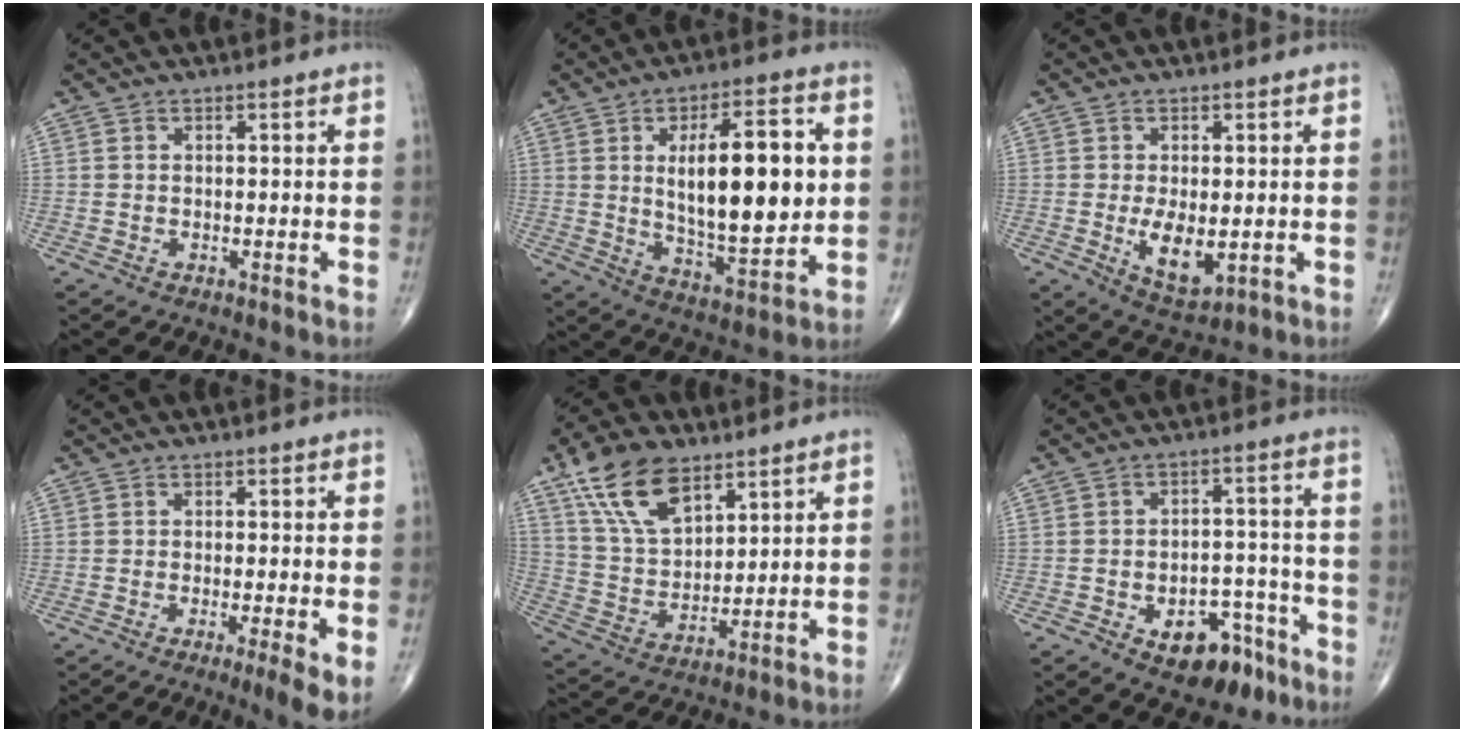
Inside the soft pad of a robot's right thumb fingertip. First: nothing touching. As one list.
[{"total": 19.0, "force": [2.6, 7.2, 17.4], "torque": [-0.246, -0.018, 0.046]}, {"total": 7.0, "force": [-0.9, 3.5, 6.0], "torque": [-0.091, -0.017, -0.005]}, {"total": 5.2, "force": [-1.5, 0.6, 4.9], "torque": [-0.085, -0.016, -0.028]}, {"total": 14.5, "force": [8.7, 7.4, 8.9], "torque": [-0.143, -0.028, 0.168]}, {"total": 11.1, "force": [-6.2, 6.5, 6.5], "torque": [-0.054, 0.053, -0.079]}]